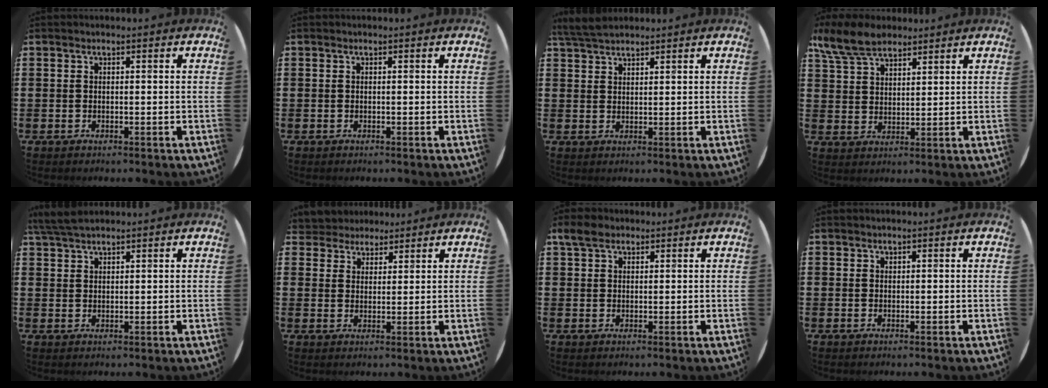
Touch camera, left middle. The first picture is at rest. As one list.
[{"total": 0.0}, {"total": 3.9, "force": [3.5, 0.9, 1.4], "torque": [-0.034, 0.000, 0.066]}, {"total": 7.4, "force": [6.1, 2.8, 3.0], "torque": [-0.077, -0.005, 0.116]}, {"total": 3.6, "force": [3.2, 0.7, 1.6], "torque": [-0.037, 0.003, 0.060]}, {"total": 4.0, "force": [3.7, 1.5, -0.5], "torque": [-0.006, -0.002, 0.072]}, {"total": 2.1, "force": [1.4, 1.1, 0.9], "torque": [-0.005, 0.003, 0.022]}, {"total": 0.0}]